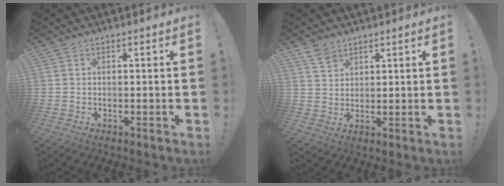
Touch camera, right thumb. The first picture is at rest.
{"total": 5.1, "force": [3.9, 2.9, 1.3], "torque": [-0.021, -0.021, 0.075]}